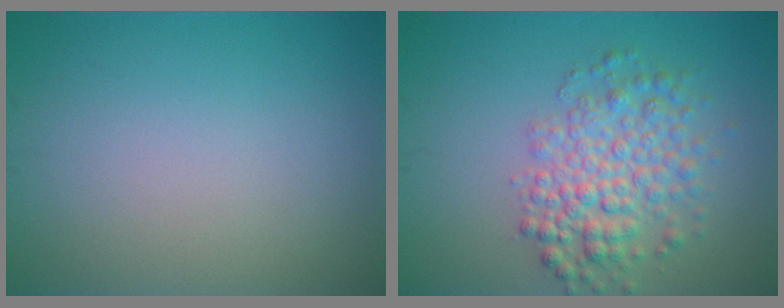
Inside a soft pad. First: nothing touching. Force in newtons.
{"total": 4.9, "press": 4.9, "slide": 0.2}